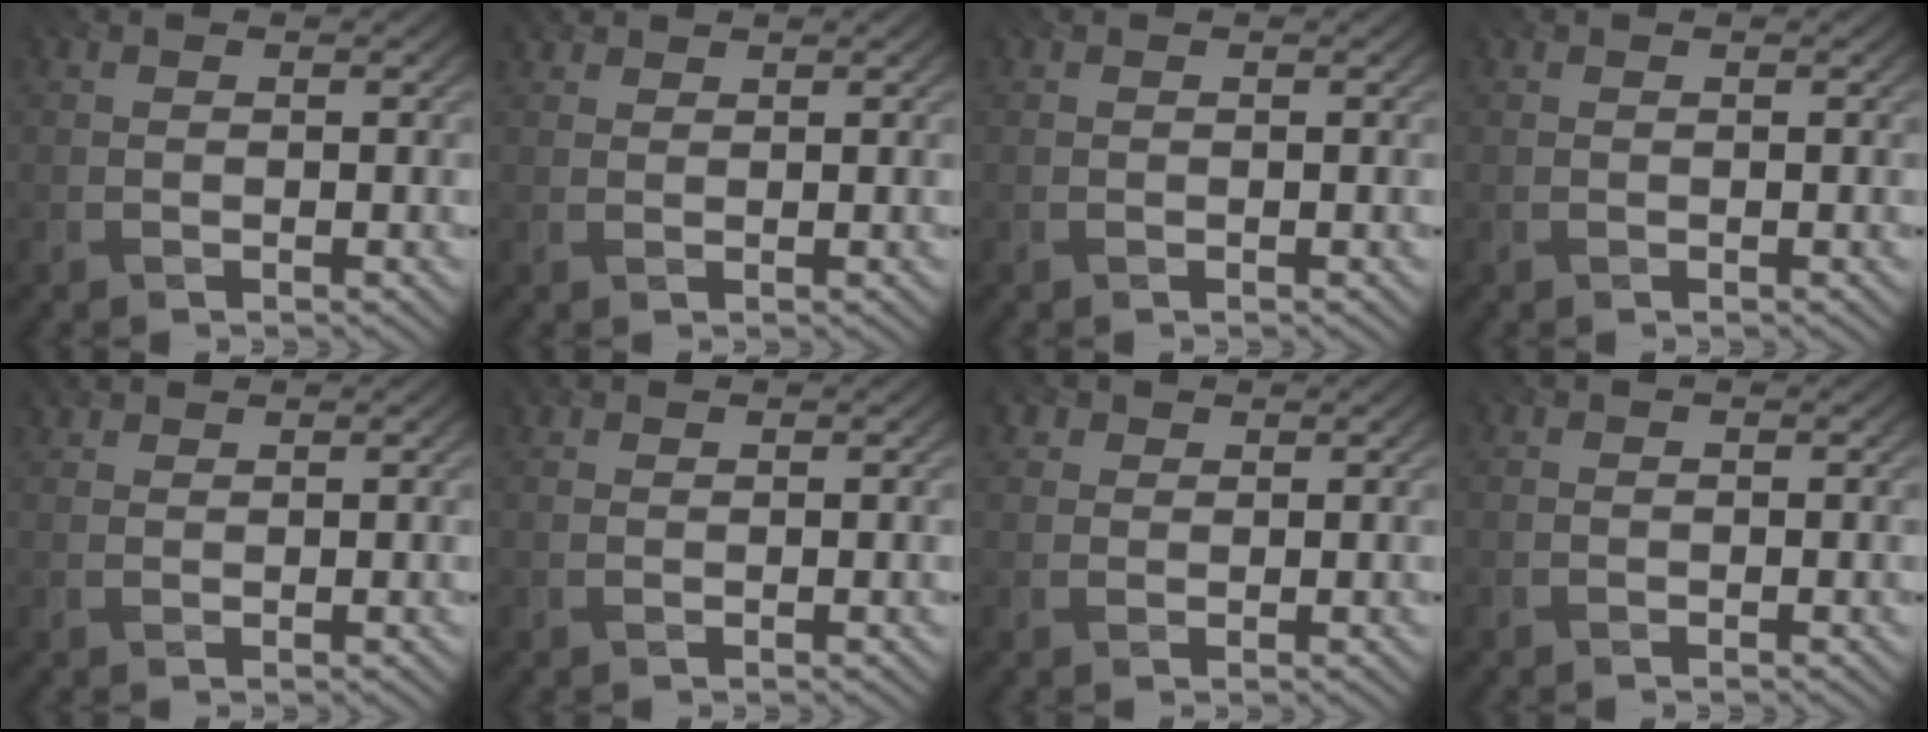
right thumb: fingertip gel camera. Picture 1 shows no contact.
{"total": 1.7, "force": [1.3, 0.9, 0.5], "torque": [-0.012, 0.000, 0.022]}
{"total": 0.0}
{"total": 0.0}
{"total": 1.7, "force": [1.5, 0.6, 0.5], "torque": [-0.014, 0.002, 0.026]}
{"total": 1.0, "force": [0.8, 0.4, 0.4], "torque": [-0.011, 0.000, 0.014]}
{"total": 2.1, "force": [1.3, 1.6, 0.6], "torque": [-0.017, 0.001, 0.025]}
{"total": 0.0}